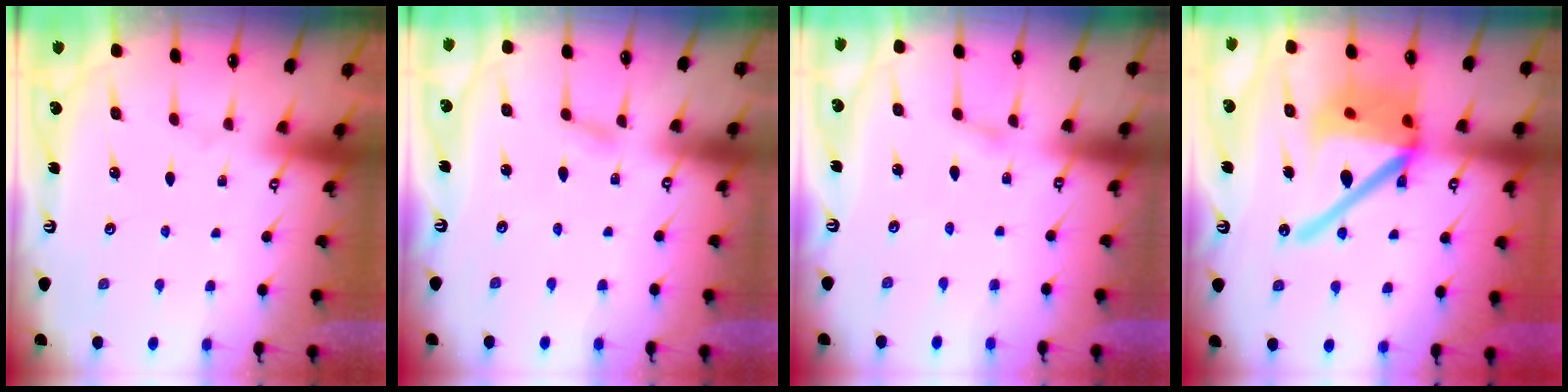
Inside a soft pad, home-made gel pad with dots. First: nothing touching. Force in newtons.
{"total": 2.8, "press": 2.8, "slide": 0.4}
{"total": 1.9, "press": 1.9, "slide": 0.2}
{"total": 20.7, "press": 20.6, "slide": 2.6}